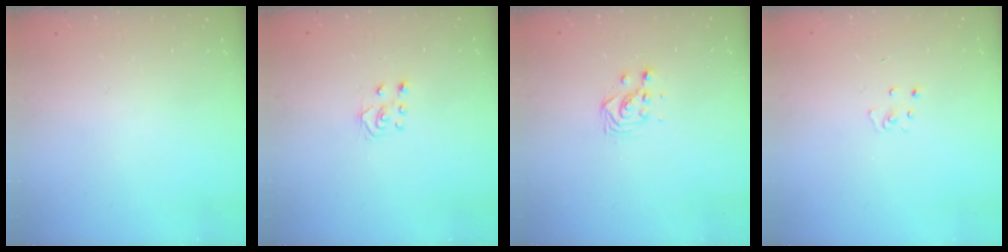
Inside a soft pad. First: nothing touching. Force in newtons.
{"total": 4.2, "press": 4.2, "slide": 0.3}
{"total": 3.3, "press": 3.3, "slide": 0.3}
{"total": 2.6, "press": 2.6, "slide": 0.2}